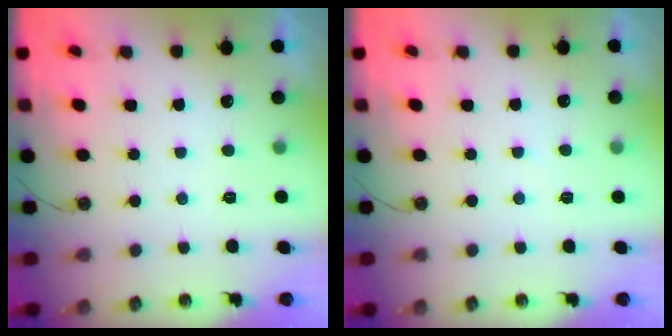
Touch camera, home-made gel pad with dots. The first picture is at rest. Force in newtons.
{"total": 2.7, "press": 2.7, "slide": 0.5}